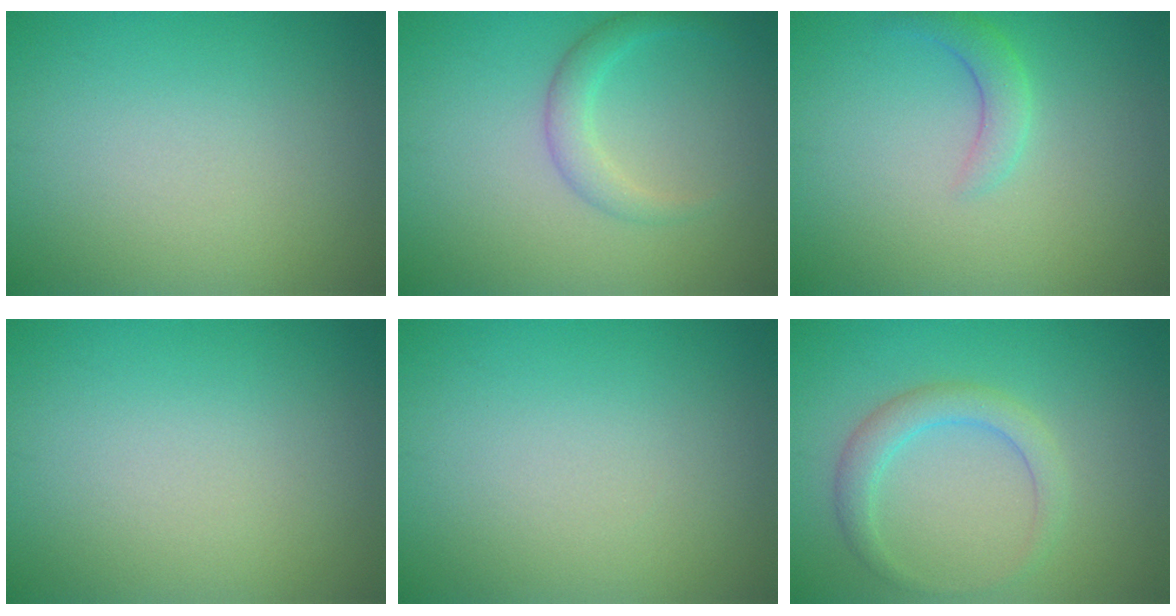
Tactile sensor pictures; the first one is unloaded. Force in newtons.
{"total": 2.1, "press": 2.1, "slide": 0.1}
{"total": 1.9, "press": 1.9, "slide": 0.1}
{"total": 0.0}
{"total": 0.0}
{"total": 2.8, "press": 2.8, "slide": 0.0}